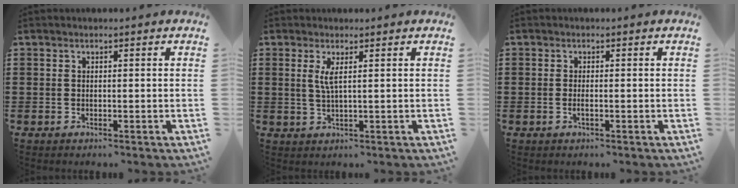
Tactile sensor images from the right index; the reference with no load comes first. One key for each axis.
{"total": 2.7, "fx": 0.8, "fy": 0.0, "fz": 2.6, "tx": -0.055, "ty": -0.002, "tz": 0.011}
{"total": 1.0, "fx": -0.4, "fy": 0.1, "fz": 0.9, "tx": -0.017, "ty": -0.002, "tz": -0.007}